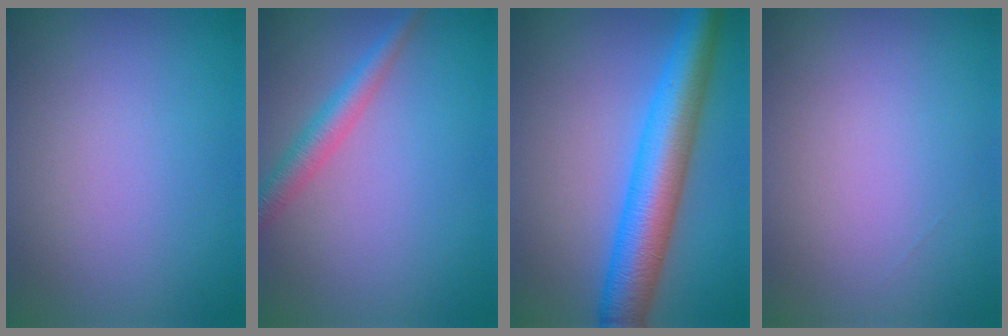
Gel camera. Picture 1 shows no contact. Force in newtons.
{"total": 2.7, "press": 2.7, "slide": 0.2}
{"total": 7.7, "press": 7.7, "slide": 0.2}
{"total": 0.0}